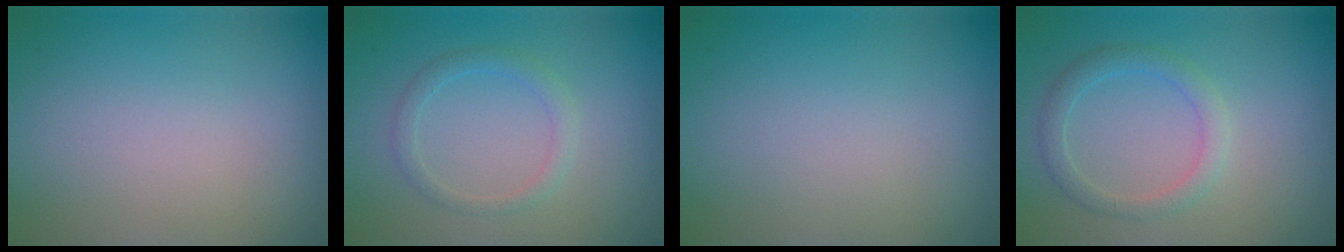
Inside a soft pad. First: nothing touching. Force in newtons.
{"total": 1.6, "press": 1.6, "slide": 0.0}
{"total": 0.0}
{"total": 2.2, "press": 2.2, "slide": 0.1}